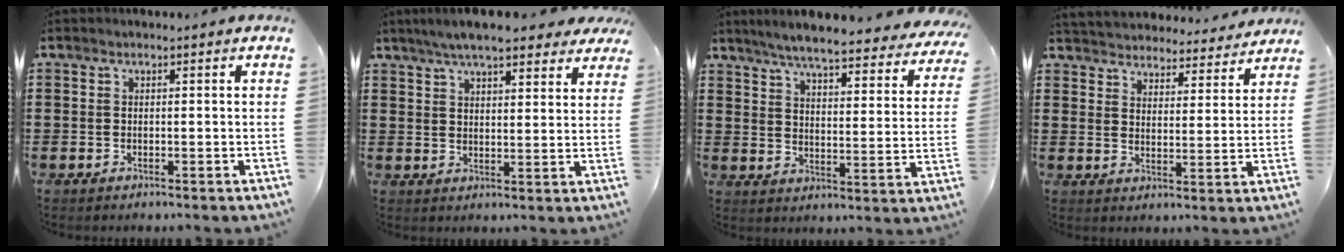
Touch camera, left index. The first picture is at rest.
{"total": 7.1, "force": [6.1, 1.1, 3.3], "torque": [-0.082, -0.006, 0.112]}
{"total": 6.3, "force": [5.8, -0.2, 2.6], "torque": [-0.077, -0.039, 0.097]}
{"total": 4.1, "force": [4.1, 0.2, -0.5], "torque": [-0.007, -0.033, 0.067]}